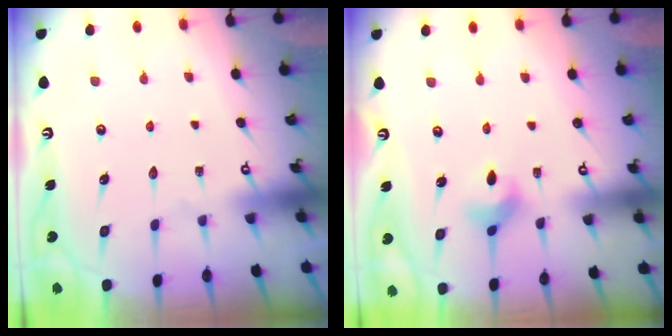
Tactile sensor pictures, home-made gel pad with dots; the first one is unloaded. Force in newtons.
{"total": 4.7, "press": 4.7, "slide": 0.8}